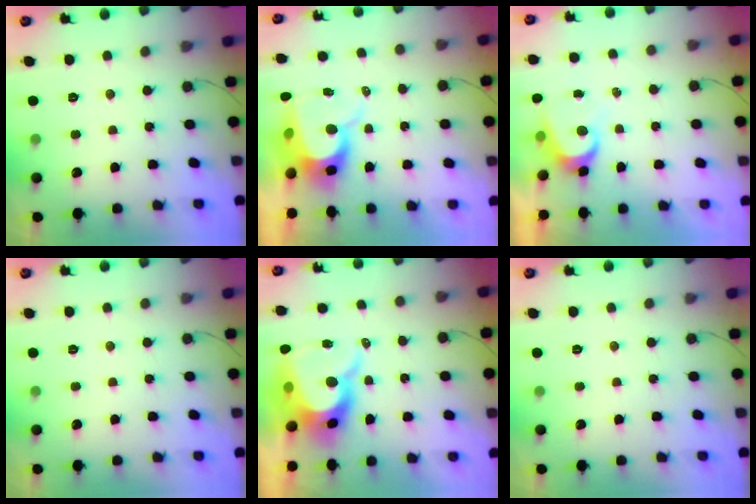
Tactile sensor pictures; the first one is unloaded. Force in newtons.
{"total": 10.5, "press": 10.4, "slide": 0.8}
{"total": 5.0, "press": 5.0, "slide": 0.5}
{"total": 0.0}
{"total": 12.3, "press": 12.2, "slide": 0.9}
{"total": 0.0}